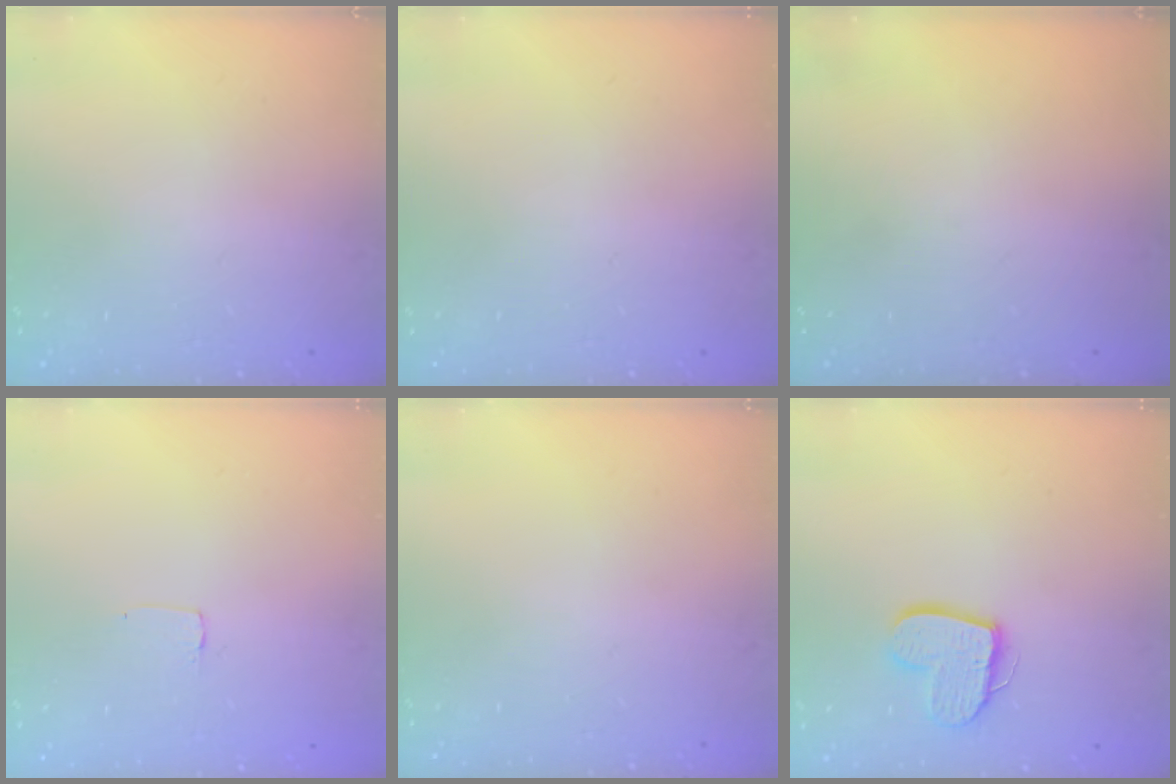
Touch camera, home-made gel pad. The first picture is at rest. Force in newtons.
{"total": 0.0}
{"total": 0.0}
{"total": 2.6, "press": 2.6, "slide": 0.2}
{"total": 0.0}
{"total": 11.8, "press": 11.7, "slide": 1.2}